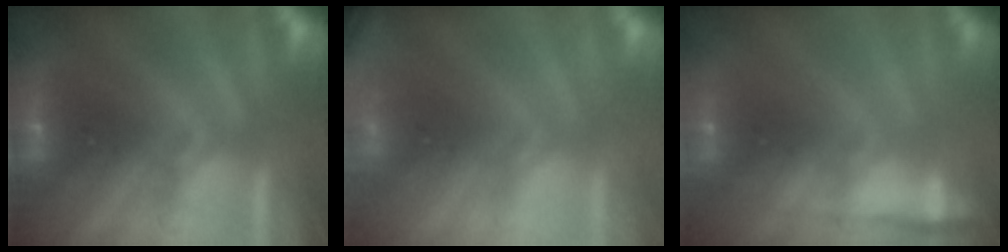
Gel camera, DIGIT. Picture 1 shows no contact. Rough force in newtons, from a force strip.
{"total": 2.4}
{"total": 7.6}